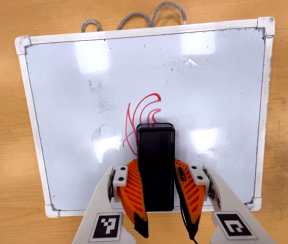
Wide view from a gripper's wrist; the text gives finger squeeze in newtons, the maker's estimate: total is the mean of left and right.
{"total": 7.0, "left": 5.8, "right": 8.3}